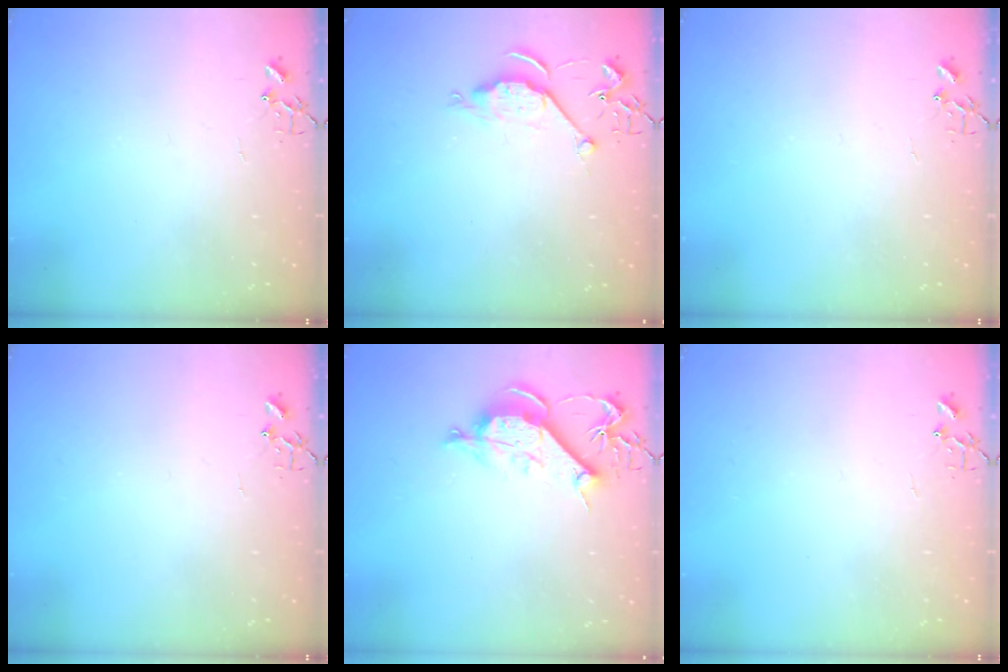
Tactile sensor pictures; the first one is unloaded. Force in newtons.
{"total": 6.2, "press": 6.2, "slide": 0.5}
{"total": 0.0}
{"total": 0.0}
{"total": 9.9, "press": 9.9, "slide": 0.6}
{"total": 0.0}